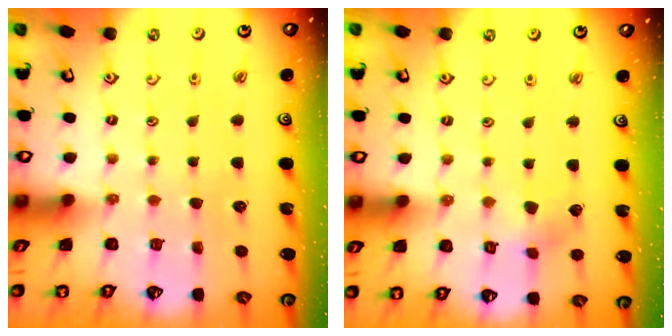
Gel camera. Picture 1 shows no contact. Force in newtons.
{"total": 3.6, "press": 3.6, "slide": 0.4}